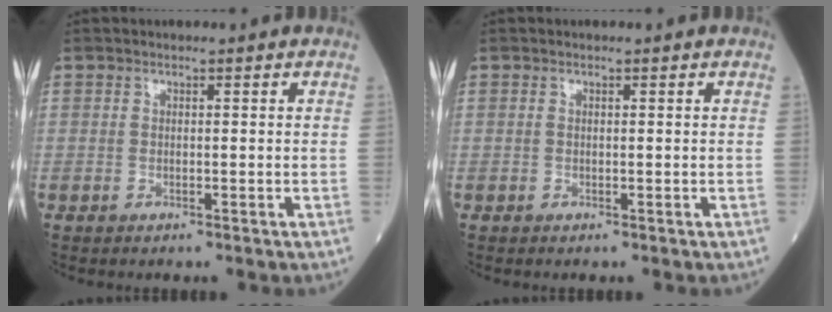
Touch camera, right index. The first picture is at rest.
{"total": 0.0}